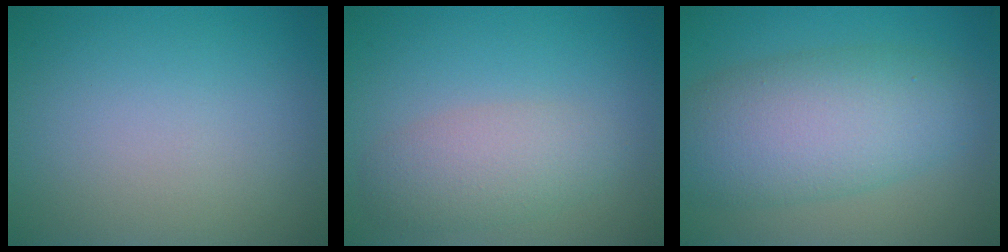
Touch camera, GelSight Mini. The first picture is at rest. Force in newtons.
{"total": 3.5, "press": 3.5, "slide": 0.1}
{"total": 8.1, "press": 8.1, "slide": 0.2}